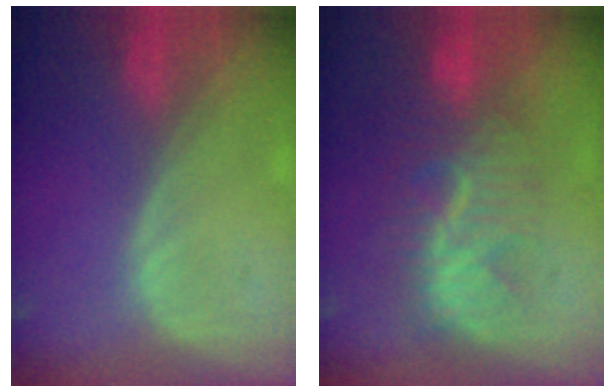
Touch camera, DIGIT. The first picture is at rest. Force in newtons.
{"total": 8.4, "press": 8.0, "slide": 2.4}